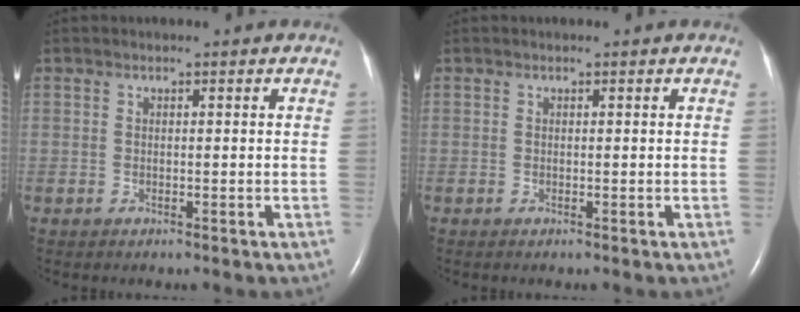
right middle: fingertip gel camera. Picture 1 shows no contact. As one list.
[{"total": 0.0}]